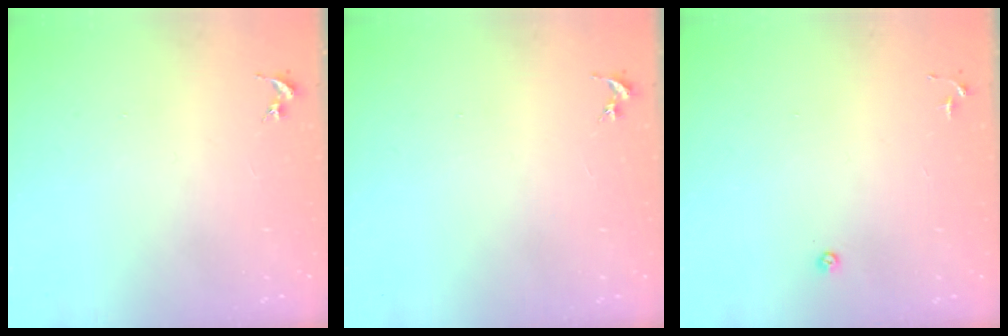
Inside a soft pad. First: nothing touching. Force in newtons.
{"total": 0.0}
{"total": 3.2, "press": 3.1, "slide": 0.8}